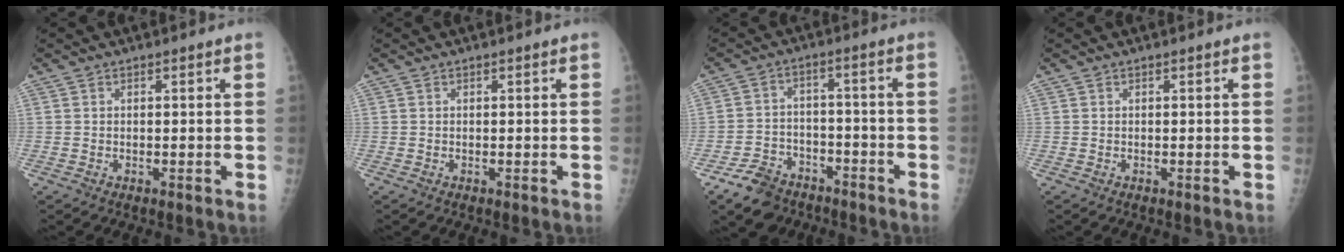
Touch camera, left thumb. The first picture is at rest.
{"total": 0.0}
{"total": 9.4, "force": [-6.8, 5.8, 2.7], "torque": [-0.034, 0.044, -0.114]}
{"total": 0.0}